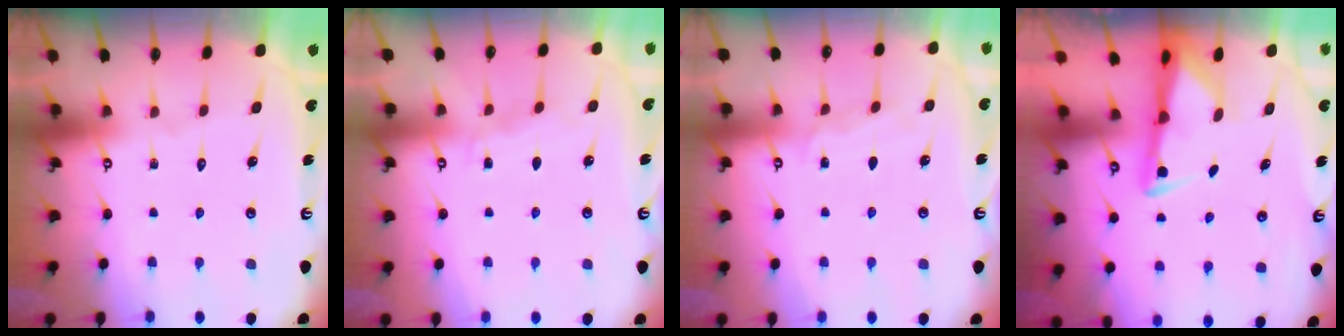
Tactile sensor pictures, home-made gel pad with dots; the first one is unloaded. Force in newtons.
{"total": 5.0, "press": 5.0, "slide": 0.5}
{"total": 5.0, "press": 5.0, "slide": 0.5}
{"total": 2.7, "press": 2.6, "slide": 0.7}